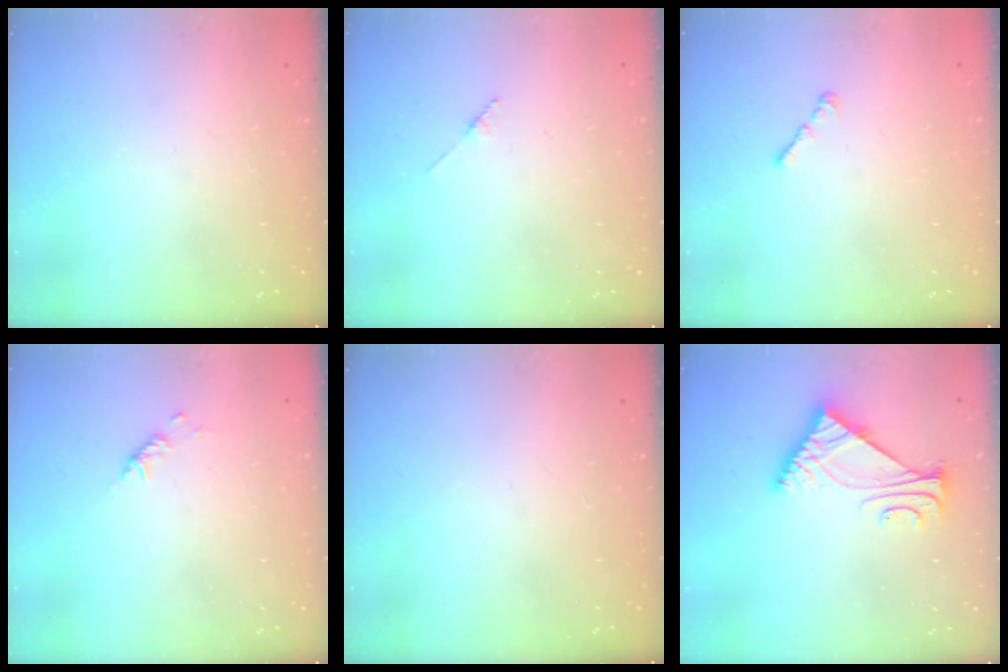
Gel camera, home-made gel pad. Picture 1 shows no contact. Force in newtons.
{"total": 1.7, "press": 1.6, "slide": 0.2}
{"total": 1.1, "press": 0.9, "slide": 0.5}
{"total": 2.9, "press": 2.9, "slide": 0.6}
{"total": 0.0}
{"total": 6.6, "press": 6.6, "slide": 1.0}